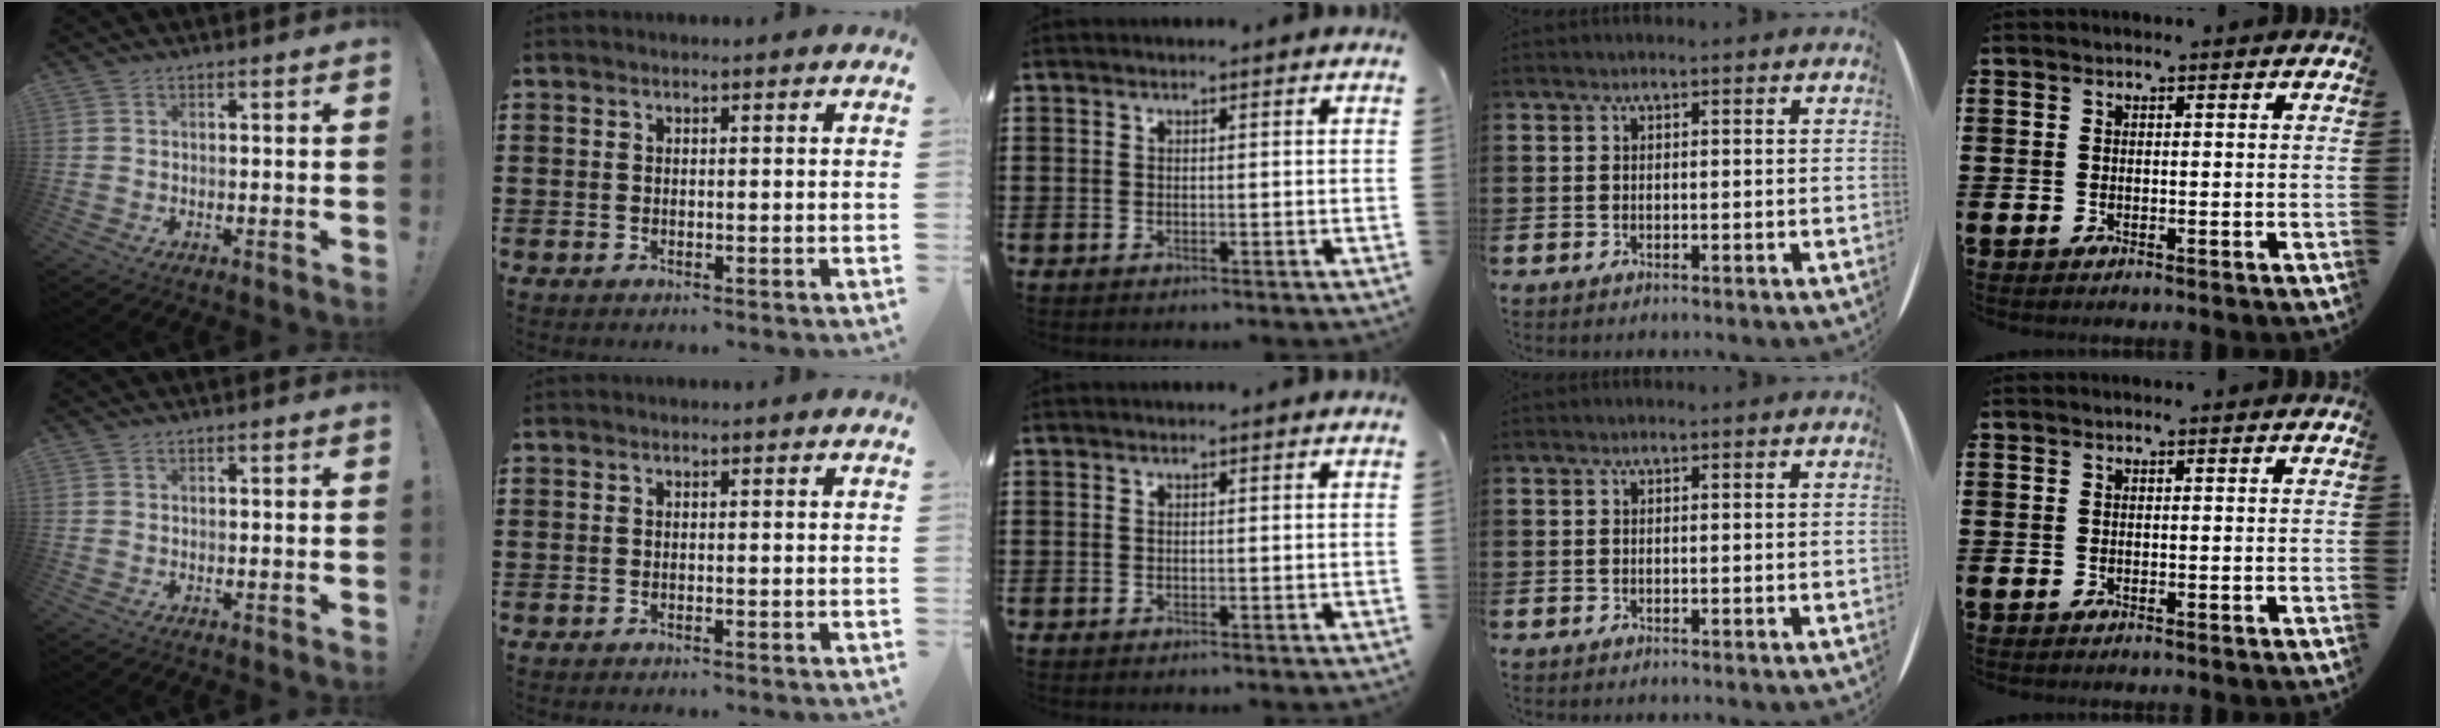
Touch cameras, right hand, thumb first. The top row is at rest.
{}